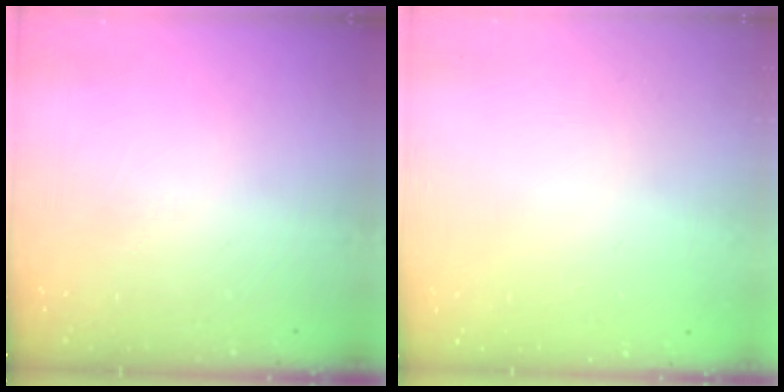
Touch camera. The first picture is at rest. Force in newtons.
{"total": 0.0}